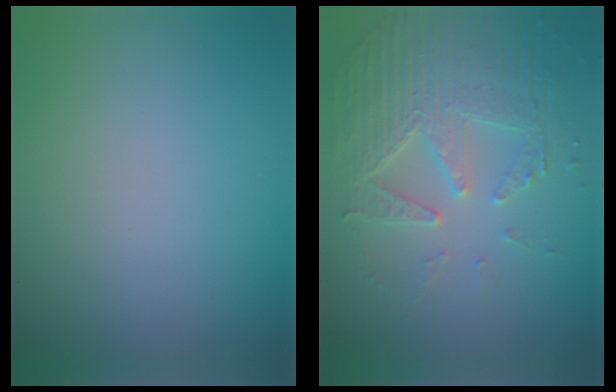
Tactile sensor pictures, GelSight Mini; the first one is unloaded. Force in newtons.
{"total": 4.9, "press": 4.4, "slide": 2.3}